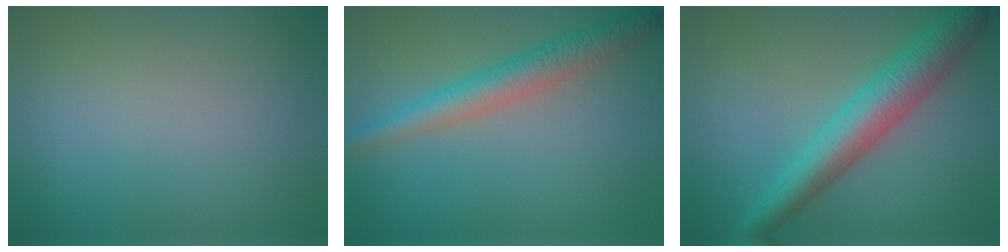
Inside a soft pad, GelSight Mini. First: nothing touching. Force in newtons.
{"total": 4.2, "press": 4.2, "slide": 0.1}
{"total": 6.0, "press": 6.0, "slide": 0.1}